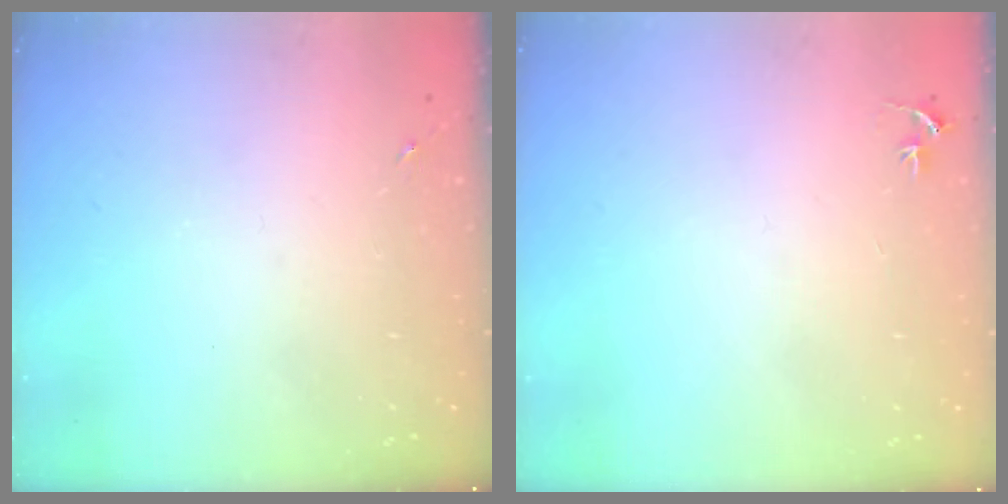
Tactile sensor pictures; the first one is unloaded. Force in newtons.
{"total": 2.9, "press": 2.9, "slide": 0.2}